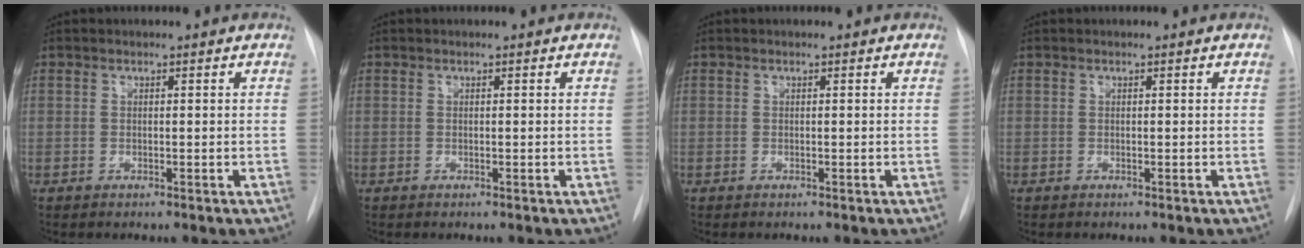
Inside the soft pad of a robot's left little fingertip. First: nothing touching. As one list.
[{"total": 0.0}, {"total": 0.0}, {"total": 0.0}]